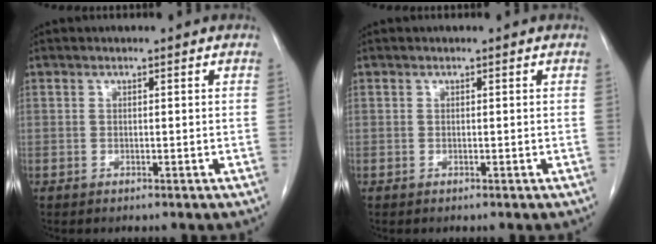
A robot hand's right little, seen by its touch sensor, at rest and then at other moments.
{"total": 0.0}